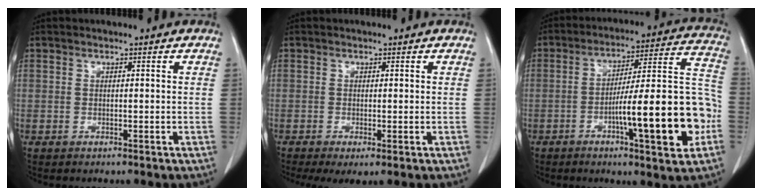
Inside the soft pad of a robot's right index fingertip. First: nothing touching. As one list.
[{"total": 3.3, "force": [-1.4, 0.9, 2.8], "torque": [-0.045, -0.013, -0.021]}, {"total": 19.1, "force": [-5.6, 2.2, 18.1], "torque": [-0.239, 0.023, -0.078]}]